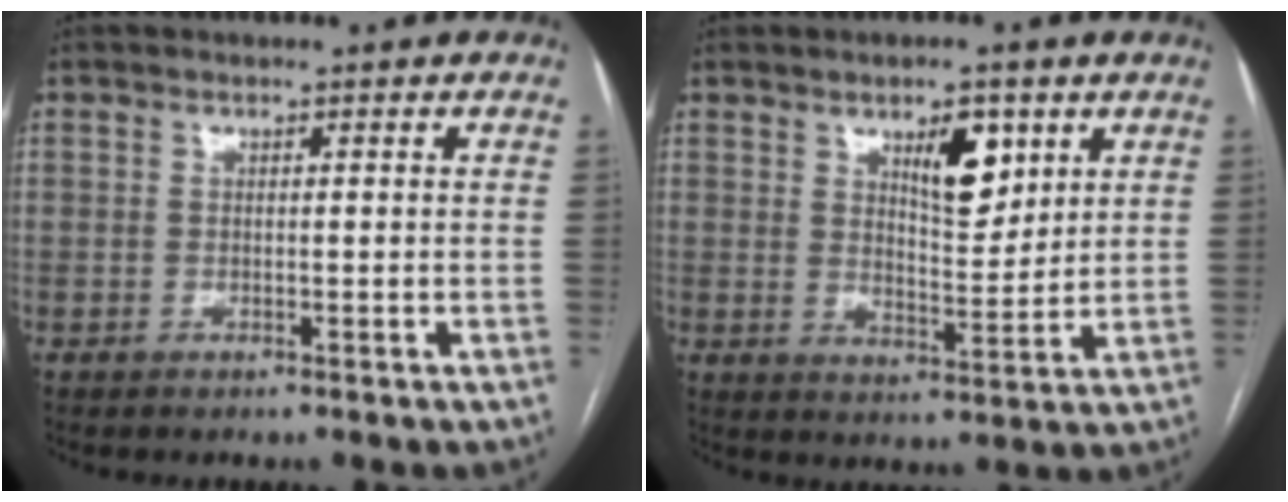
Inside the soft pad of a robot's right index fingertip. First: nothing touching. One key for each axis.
{"total": 7.3, "fx": 3.7, "fy": 2.6, "fz": 5.8, "tx": -0.094, "ty": -0.002, "tz": 0.062}